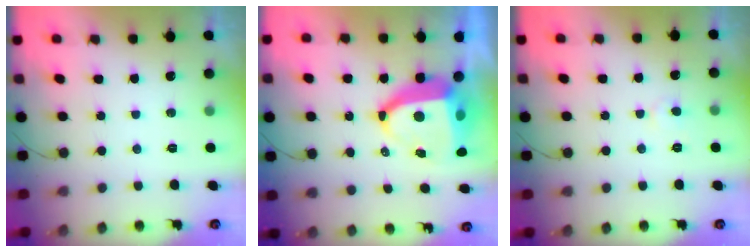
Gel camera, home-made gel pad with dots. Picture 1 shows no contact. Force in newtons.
{"total": 13.0, "press": 12.9, "slide": 1.6}
{"total": 3.7, "press": 3.7, "slide": 0.3}